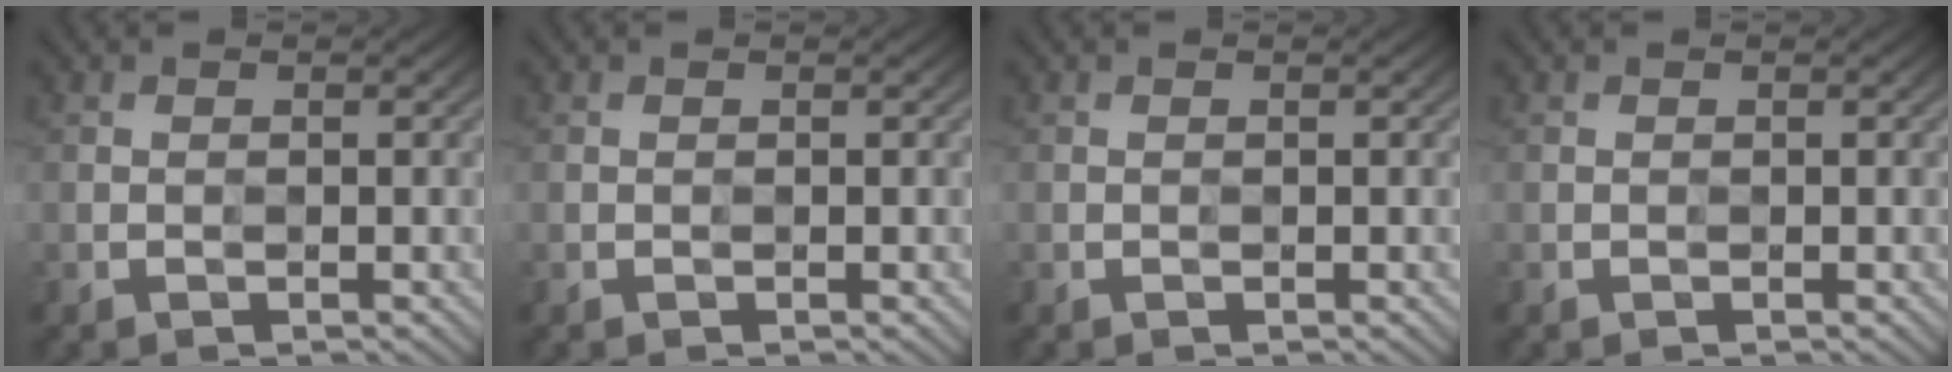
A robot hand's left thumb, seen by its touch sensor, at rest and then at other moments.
{"total": 0.0}
{"total": 0.0}
{"total": 0.0}